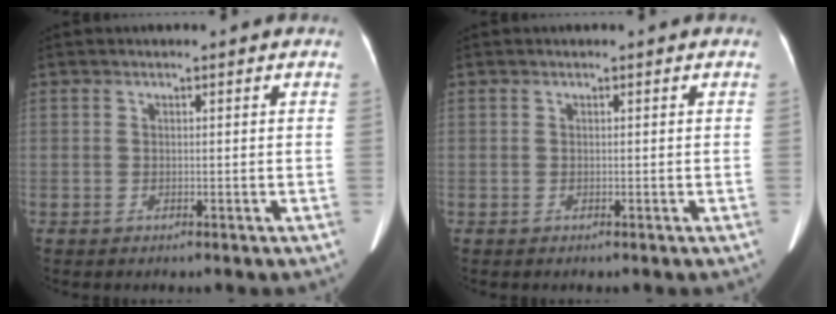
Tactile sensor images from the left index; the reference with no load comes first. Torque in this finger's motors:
{"motor_torque": [-0.33, -0.09, -0.04, -0.02]}